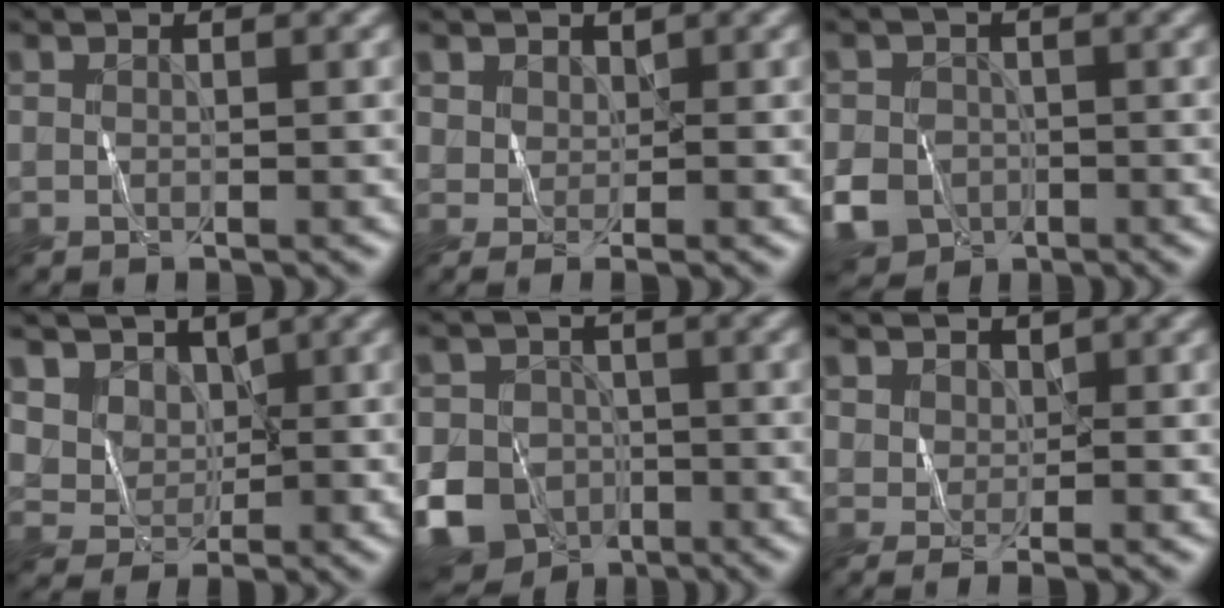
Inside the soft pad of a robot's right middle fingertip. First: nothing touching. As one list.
[{"total": 1.7, "force": [0.7, 1.1, 1.0], "torque": [-0.021, 0.000, 0.014]}, {"total": 4.3, "force": [-1.7, 3.6, 1.7], "torque": [-0.041, -0.006, -0.041]}, {"total": 4.5, "force": [2.7, 3.3, 1.5], "torque": [-0.059, -0.015, 0.059]}, {"total": 11.3, "force": [-5.5, 9.2, 3.5], "torque": [-0.058, -0.030, -0.121]}, {"total": 1.9, "force": [0.7, 1.2, 1.4], "torque": [-0.027, 0.001, 0.013]}]